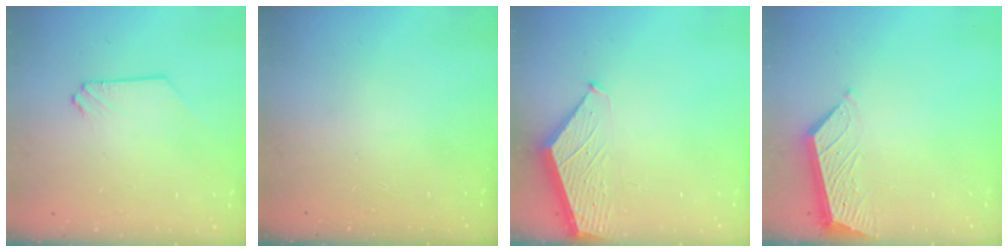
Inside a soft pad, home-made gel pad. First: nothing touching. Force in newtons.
{"total": 0.0}
{"total": 1.6, "press": 1.6, "slide": 0.2}
{"total": 4.7, "press": 4.7, "slide": 0.1}